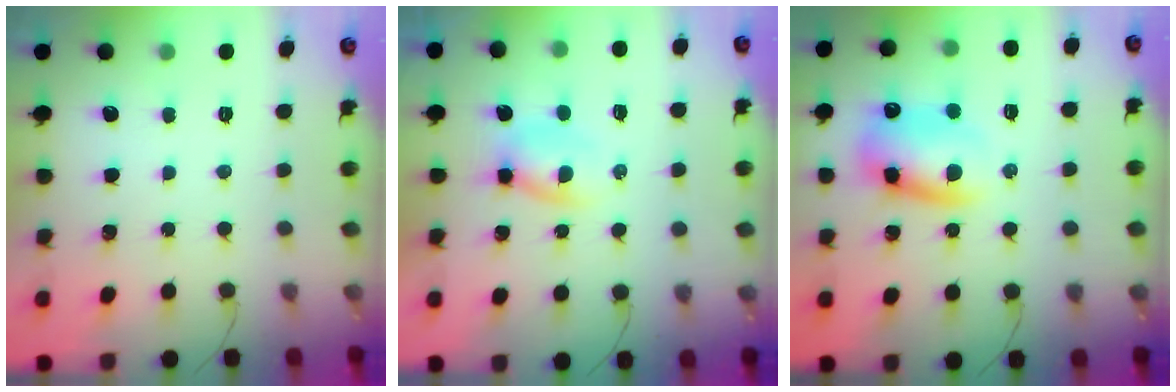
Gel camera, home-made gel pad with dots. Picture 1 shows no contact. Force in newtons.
{"total": 2.2, "press": 2.0, "slide": 1.1}
{"total": 11.2, "press": 11.0, "slide": 1.9}